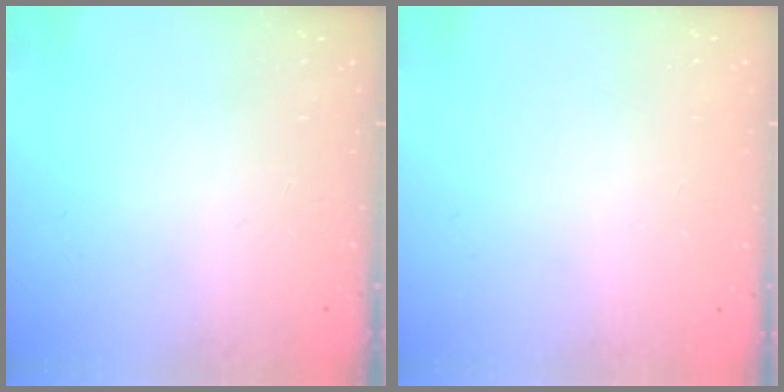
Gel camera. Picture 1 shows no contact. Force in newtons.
{"total": 0.0}